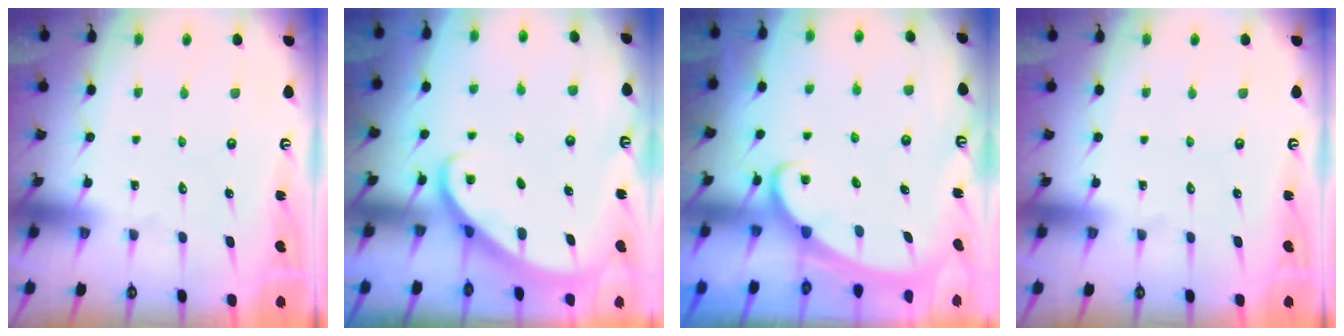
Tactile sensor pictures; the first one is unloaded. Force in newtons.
{"total": 2.3, "press": 2.3, "slide": 0.2}
{"total": 2.3, "press": 2.3, "slide": 0.3}
{"total": 0.0}